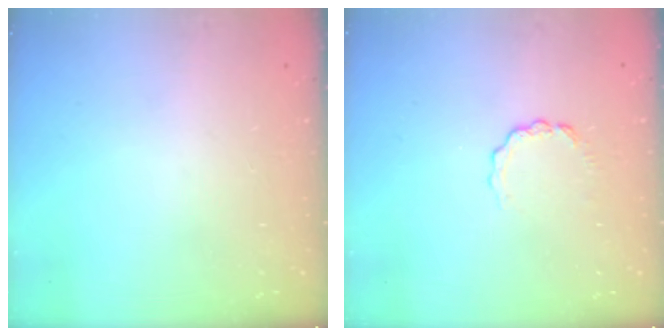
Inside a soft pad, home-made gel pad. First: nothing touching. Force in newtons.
{"total": 3.4, "press": 3.4, "slide": 0.4}